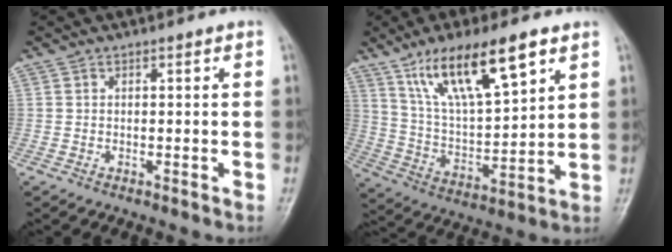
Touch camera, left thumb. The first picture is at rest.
{"total": 17.1, "force": [10.0, 5.4, 12.8], "torque": [-0.204, -0.035, 0.193]}